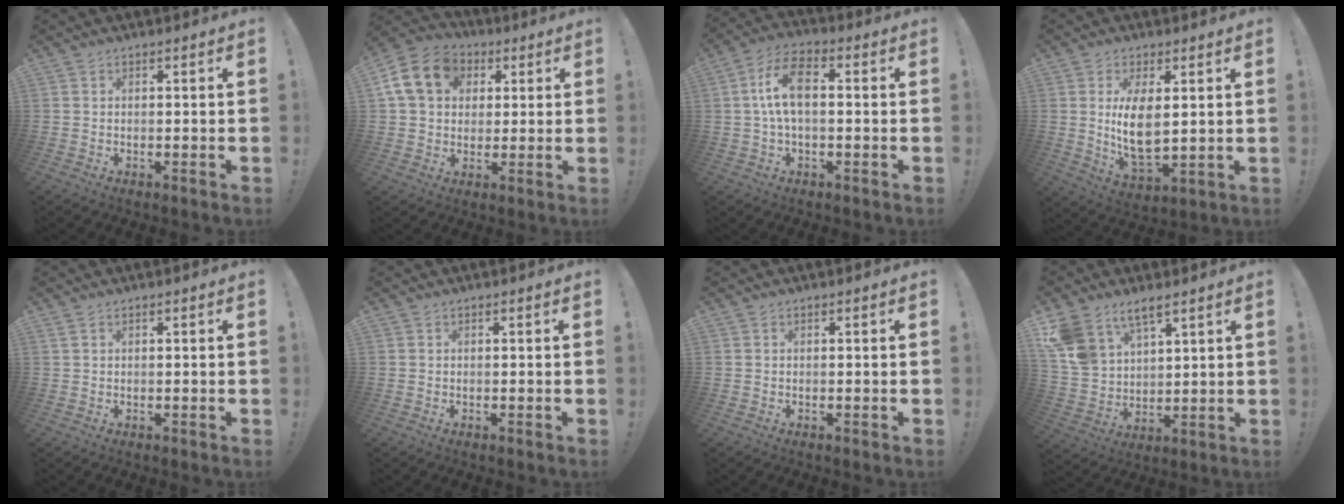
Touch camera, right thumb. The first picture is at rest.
{"total": 16.2, "force": [4.9, 12.8, 8.7], "torque": [-0.144, -0.006, 0.096]}
{"total": 10.5, "force": [0.8, 5.2, 9.0], "torque": [-0.178, 0.014, 0.019]}
{"total": 10.0, "force": [2.4, 4.5, 8.6], "torque": [-0.160, -0.030, 0.039]}
{"total": 0.7, "force": [0.4, 0.2, 0.6], "torque": [-0.015, 0.001, 0.008]}
{"total": 0.0}
{"total": 0.0}
{"total": 10.9, "force": [7.7, 6.2, 4.6], "torque": [-0.108, -0.043, 0.155]}